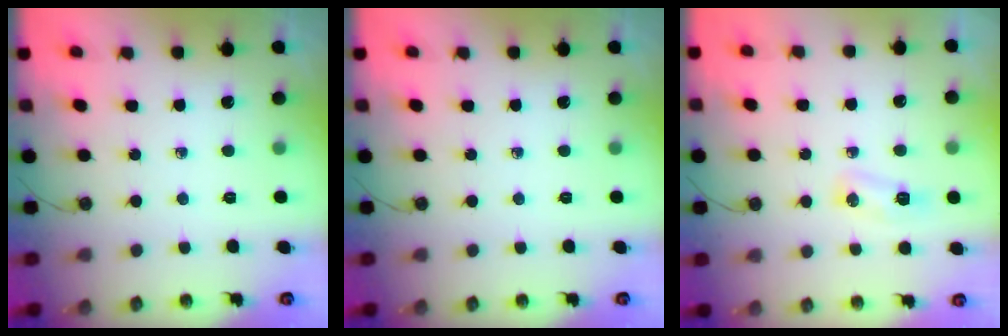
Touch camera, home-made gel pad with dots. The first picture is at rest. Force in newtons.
{"total": 0.0}
{"total": 4.6, "press": 4.6, "slide": 0.7}